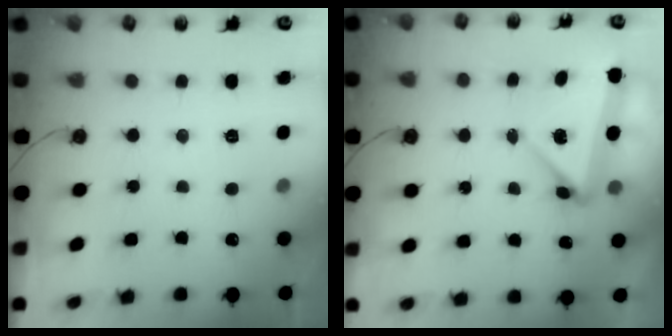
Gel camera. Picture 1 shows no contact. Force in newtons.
{"total": 5.9, "press": 5.8, "slide": 1.1}